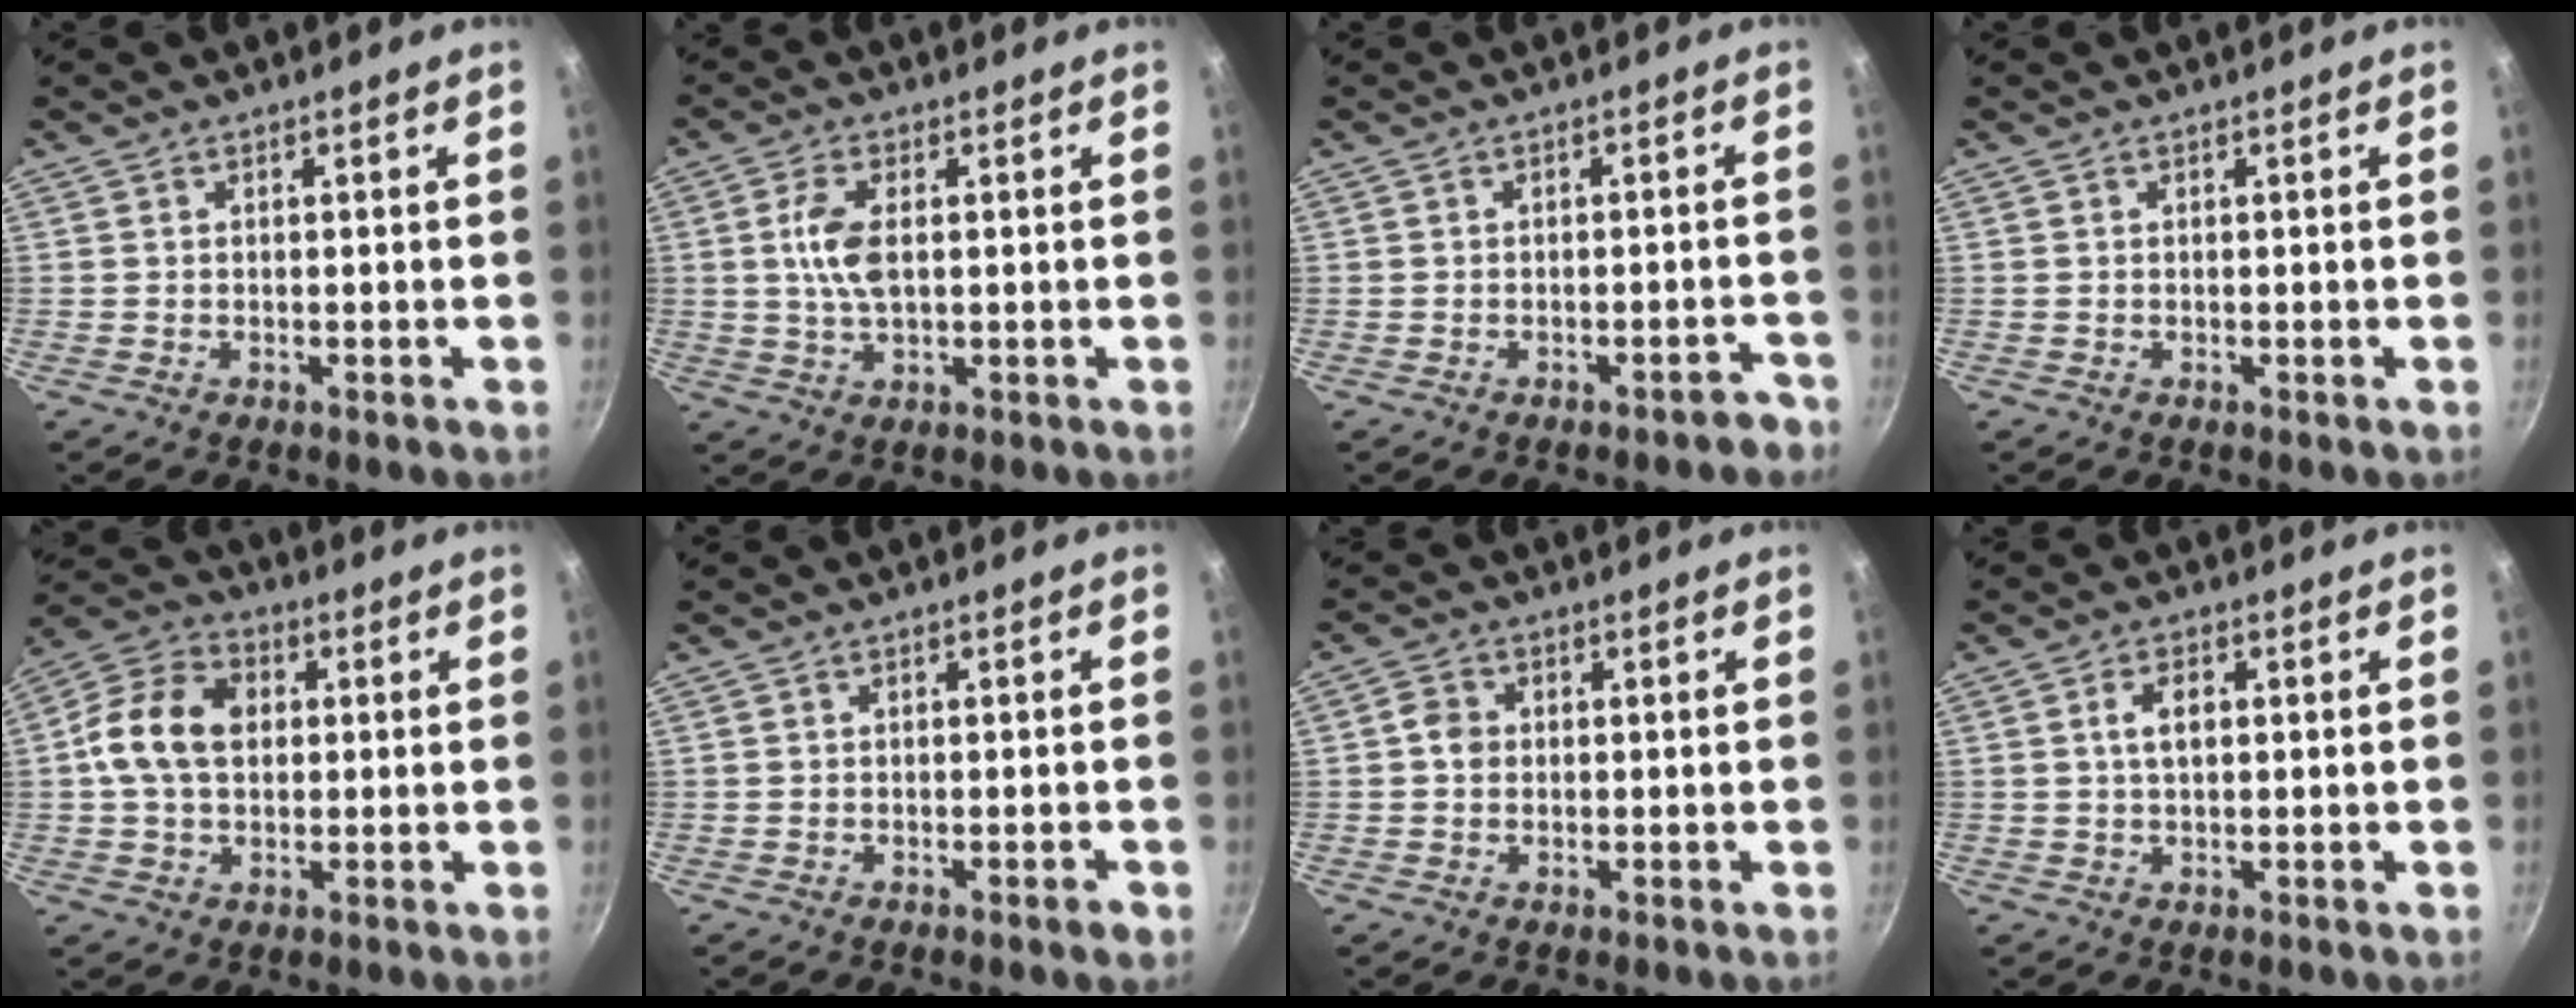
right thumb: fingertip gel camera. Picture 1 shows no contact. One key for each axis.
{"total": 6.4, "fx": 0.7, "fy": 3.1, "fz": 5.6, "tx": -0.121, "ty": 0.000, "tz": 0.013}
{"total": 2.4, "fx": -2.0, "fy": 1.1, "fz": 0.9, "tx": -0.005, "ty": 0.024, "tz": -0.024}
{"total": 0.0}
{"total": 12.4, "fx": 1.3, "fy": 8.9, "fz": 8.5, "tx": -0.147, "ty": 0.023, "tz": 0.015}
{"total": 1.4, "fx": -0.7, "fy": 0.3, "fz": 1.1, "tx": -0.017, "ty": -0.002, "tz": -0.012}
{"total": 3.3, "fx": 0.2, "fy": 2.8, "fz": 1.7, "tx": -0.020, "ty": 0.005, "tz": -0.003}
{"total": 3.6, "fx": 0.6, "fy": 2.0, "fz": 2.9, "tx": -0.051, "ty": 0.006, "tz": 0.012}